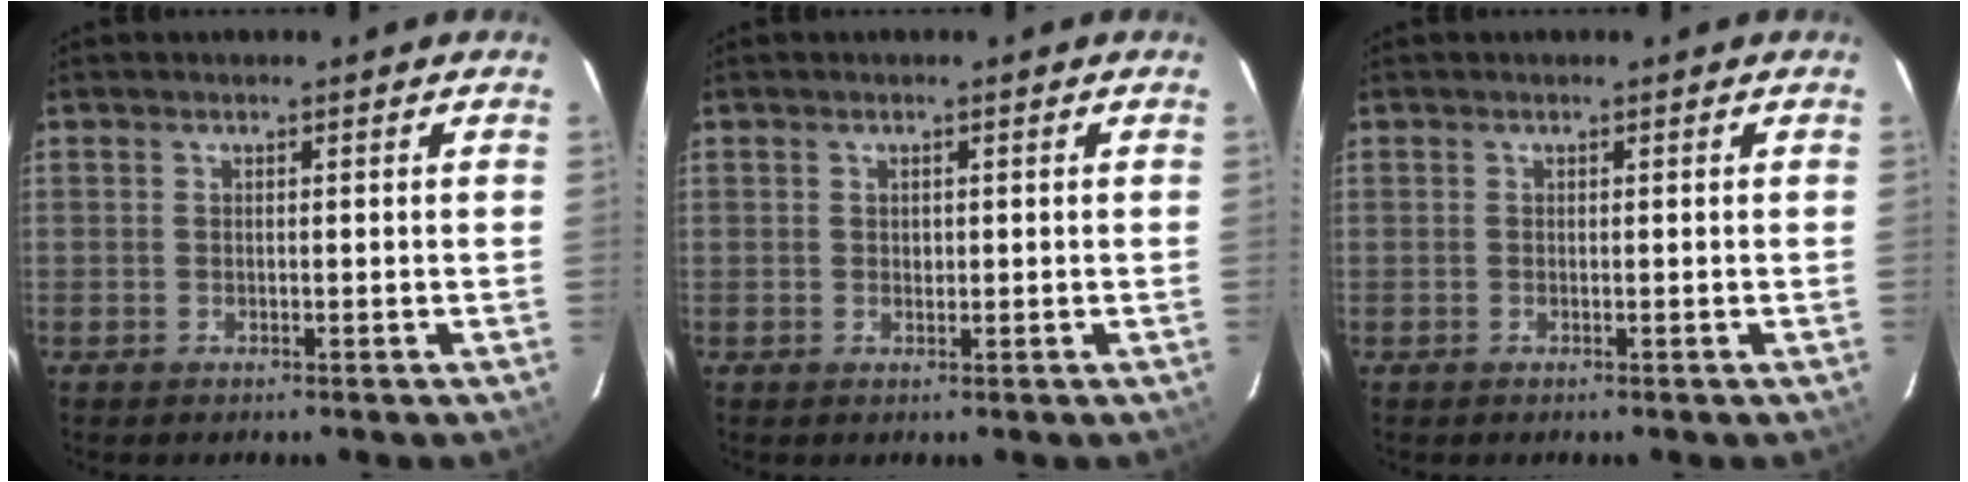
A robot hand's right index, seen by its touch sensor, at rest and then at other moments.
{"total": 0.8, "force": [0.3, 0.7, 0.2], "torque": [-0.002, 0.003, 0.006]}
{"total": 0.0}